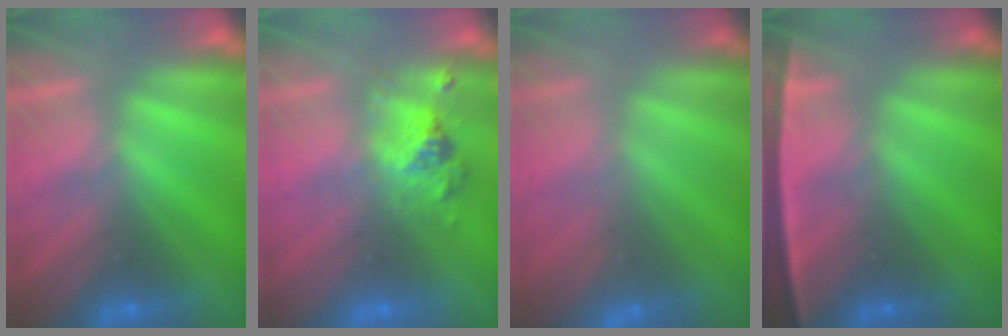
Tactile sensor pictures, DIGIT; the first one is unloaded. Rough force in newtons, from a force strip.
{"total": 2.4}
{"total": 3.1}
{"total": 2.2}